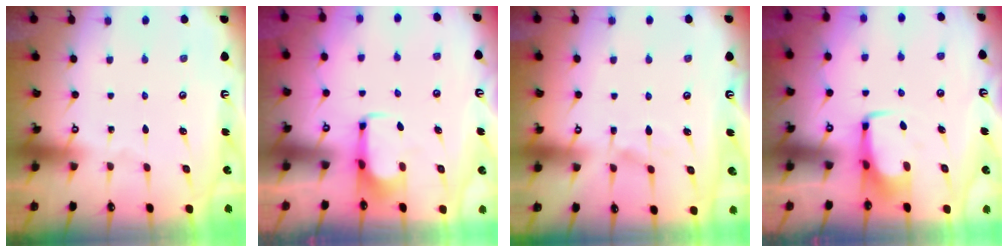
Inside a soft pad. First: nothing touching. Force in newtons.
{"total": 2.0, "press": 1.9, "slide": 0.4}
{"total": 5.9, "press": 5.9, "slide": 0.6}
{"total": 2.9, "press": 2.9, "slide": 0.3}